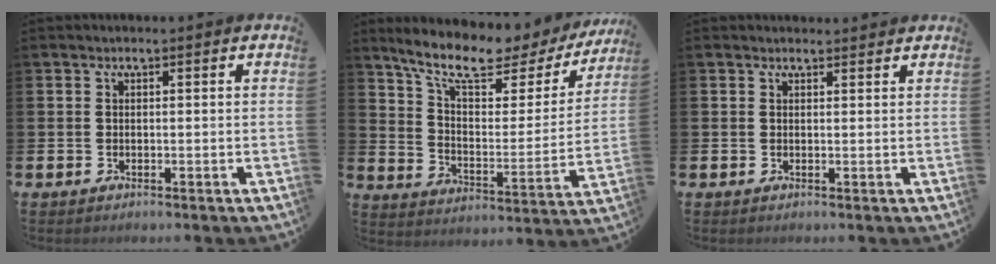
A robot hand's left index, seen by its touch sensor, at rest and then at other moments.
{"total": 10.4, "force": [8.6, 2.9, 5.1], "torque": [-0.127, -0.052, 0.144]}
{"total": 1.1, "force": [1.1, 0.2, 0.0], "torque": [0.011, -0.006, 0.017]}